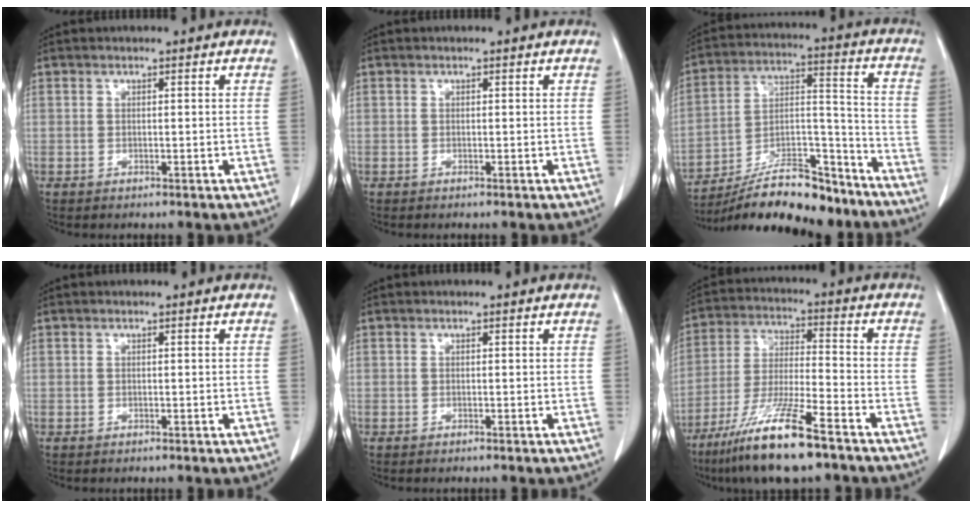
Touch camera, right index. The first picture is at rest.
{"total": 0.0}
{"total": 18.2, "force": [-16.0, 3.9, 7.8], "torque": [-0.137, 0.029, -0.270]}
{"total": 0.0}
{"total": 0.0}
{"total": 14.1, "force": [-9.6, 0.9, 10.3], "torque": [-0.210, -0.039, -0.178]}